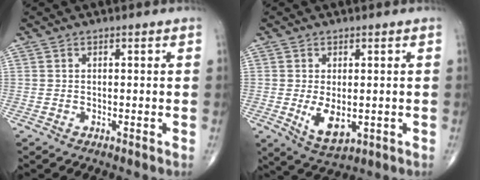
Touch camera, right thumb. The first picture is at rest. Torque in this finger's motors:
{"motor_torque": [-0.46, 0.37, 0.62, 0.45, 0.17]}